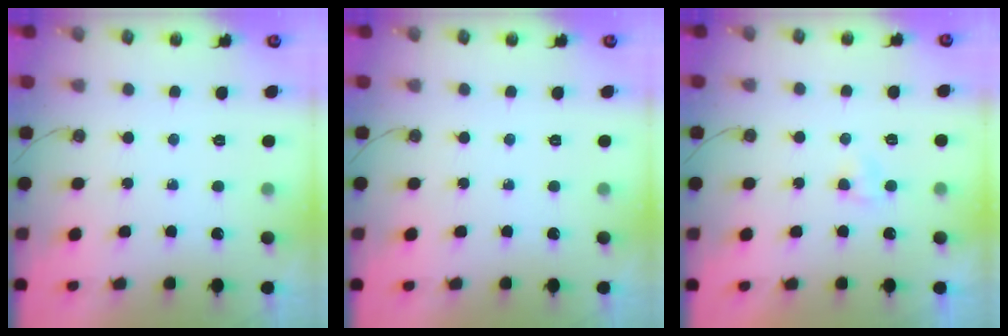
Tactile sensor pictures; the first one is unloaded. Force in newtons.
{"total": 0.0}
{"total": 2.7, "press": 2.7, "slide": 0.4}